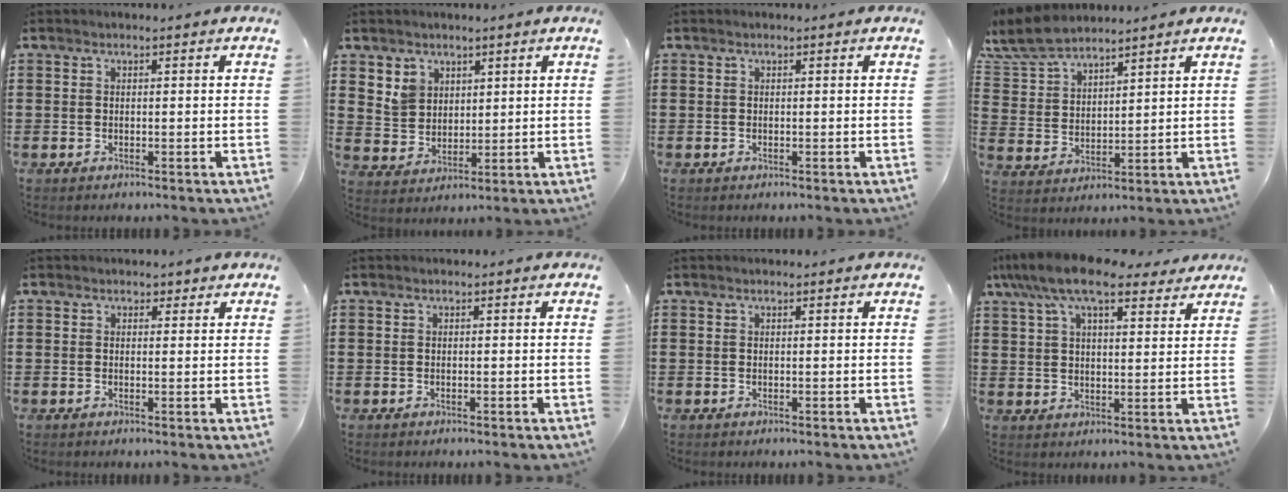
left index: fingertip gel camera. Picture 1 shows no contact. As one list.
[{"total": 4.5, "force": [2.7, 3.6, 0.5], "torque": [-0.028, 0.012, 0.052]}, {"total": 0.0}, {"total": 7.2, "force": [6.6, 1.6, 2.3], "torque": [-0.072, -0.019, 0.122]}, {"total": 1.1, "force": [0.8, 0.7, 0.1], "torque": [0.002, 0.004, 0.011]}, {"total": 0.0}, {"total": 0.0}, {"total": 10.7, "force": [8.2, 3.0, 6.2], "torque": [-0.137, -0.014, 0.148]}]